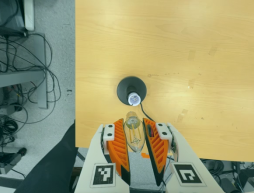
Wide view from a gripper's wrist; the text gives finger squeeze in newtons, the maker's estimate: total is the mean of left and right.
{"total": 13.0, "left": 13.9, "right": 12.2}